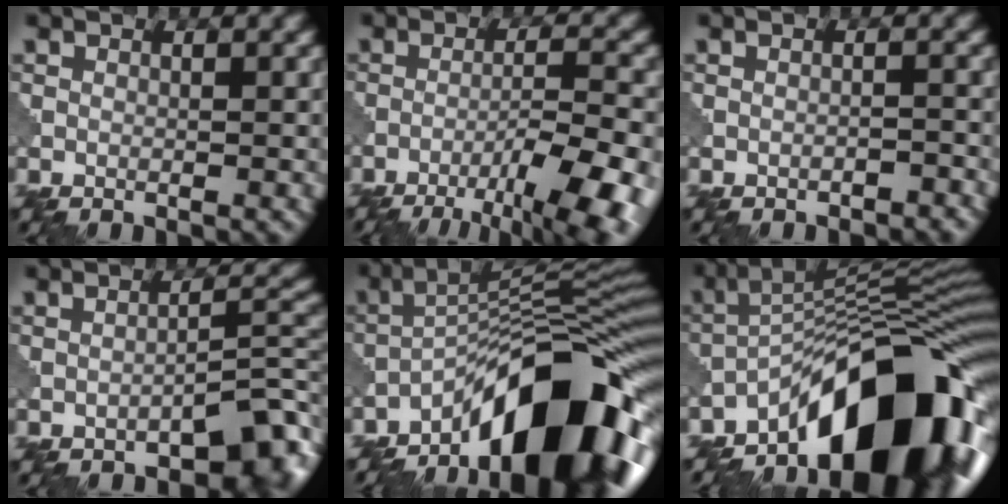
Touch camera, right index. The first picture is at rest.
{"total": 10.7, "force": [-7.1, 2.5, 7.6], "torque": [-0.112, -0.008, -0.090]}
{"total": 1.2, "force": [-1.1, 0.3, 0.5], "torque": [-0.005, 0.002, -0.018]}
{"total": 5.5, "force": [-3.6, 1.5, 3.8], "torque": [-0.040, 0.019, -0.053]}
{"total": 14.1, "force": [-8.9, 3.7, 10.3], "torque": [-0.135, 0.020, -0.155]}
{"total": 15.1, "force": [-9.5, 5.1, 10.7], "torque": [-0.135, 0.019, -0.165]}